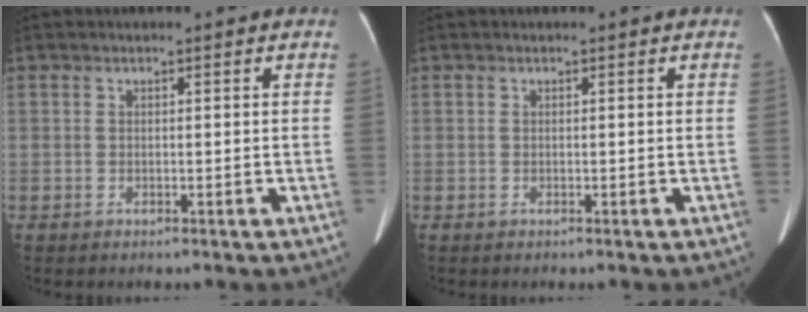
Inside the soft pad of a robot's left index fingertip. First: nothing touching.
{"total": 0.0}